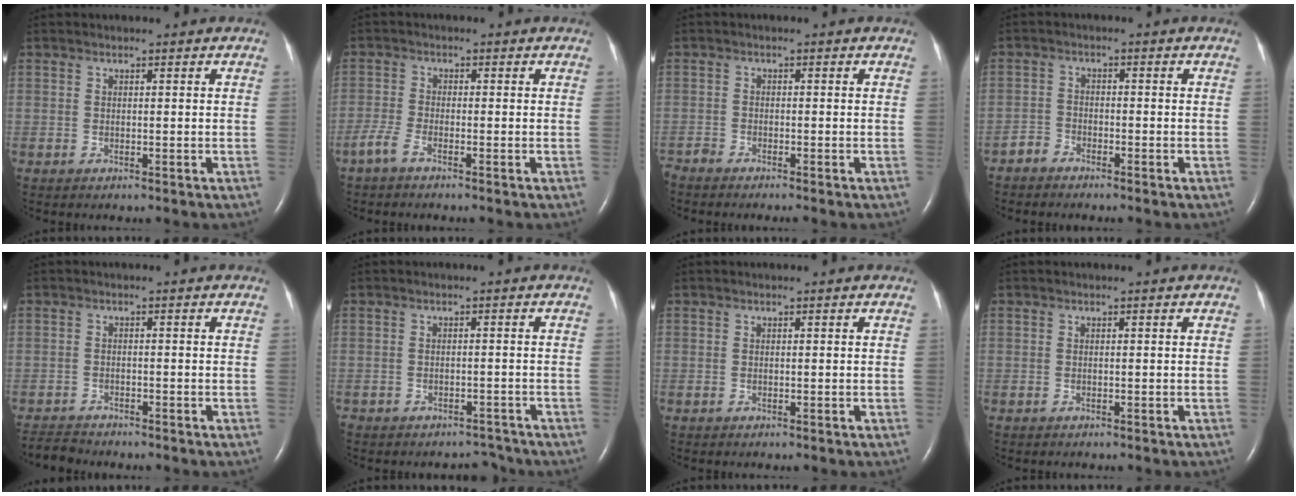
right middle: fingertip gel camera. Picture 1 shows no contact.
{"total": 2.5, "force": [-1.9, 0.4, 1.7], "torque": [-0.047, -0.004, -0.044]}
{"total": 2.2, "force": [-2.1, -0.4, 0.5], "torque": [-0.009, -0.006, -0.041]}
{"total": 2.0, "force": [-1.8, 0.8, -0.1], "torque": [-0.001, 0.001, -0.035]}
{"total": 2.8, "force": [-2.8, 0.2, -0.2], "torque": [0.001, -0.014, -0.050]}
{"total": 3.5, "force": [-3.2, 1.5, -0.3], "torque": [0.007, 0.005, -0.049]}
{"total": 0.0}
{"total": 0.0}